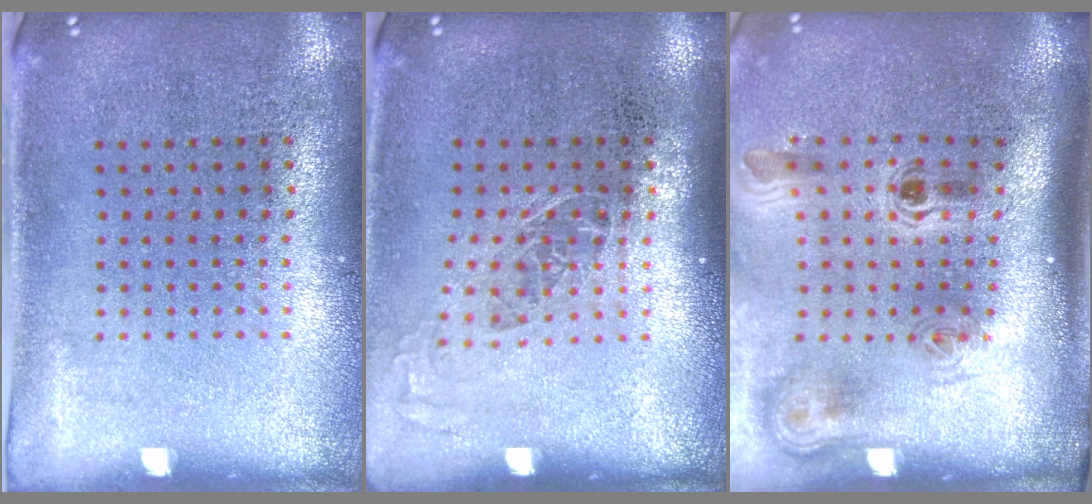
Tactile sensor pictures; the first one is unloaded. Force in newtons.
{"total": 1.1, "press": 1.0, "slide": 0.5}
{"total": 2.3, "press": 1.5, "slide": 1.8}